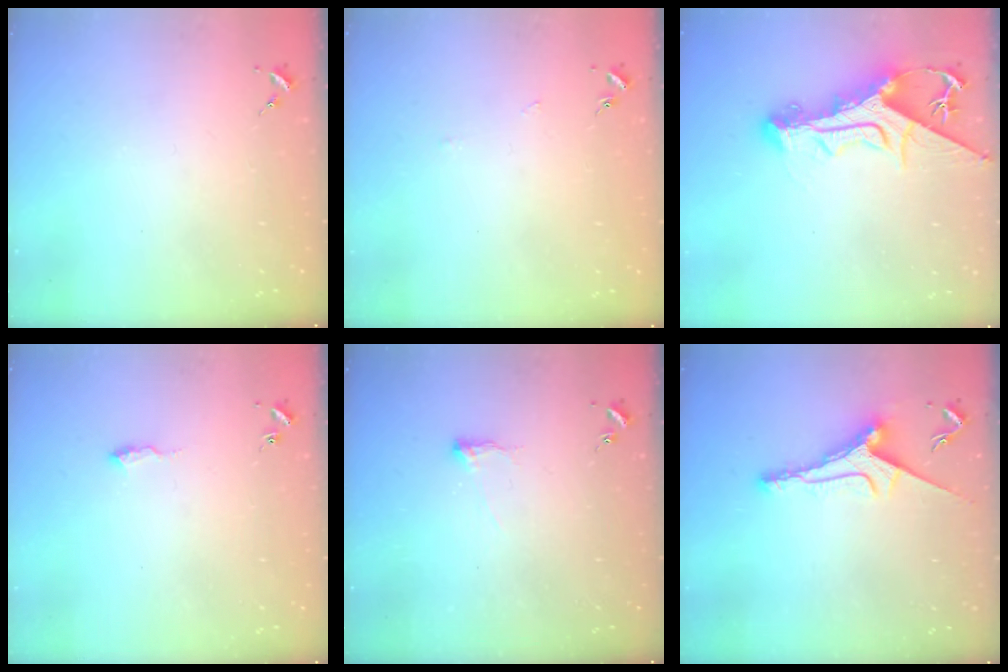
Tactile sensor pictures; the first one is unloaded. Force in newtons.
{"total": 3.1, "press": 3.1, "slide": 0.4}
{"total": 14.5, "press": 14.4, "slide": 1.2}
{"total": 5.7, "press": 5.7, "slide": 0.6}
{"total": 4.1, "press": 4.1, "slide": 0.7}
{"total": 9.0, "press": 9.0, "slide": 0.3}